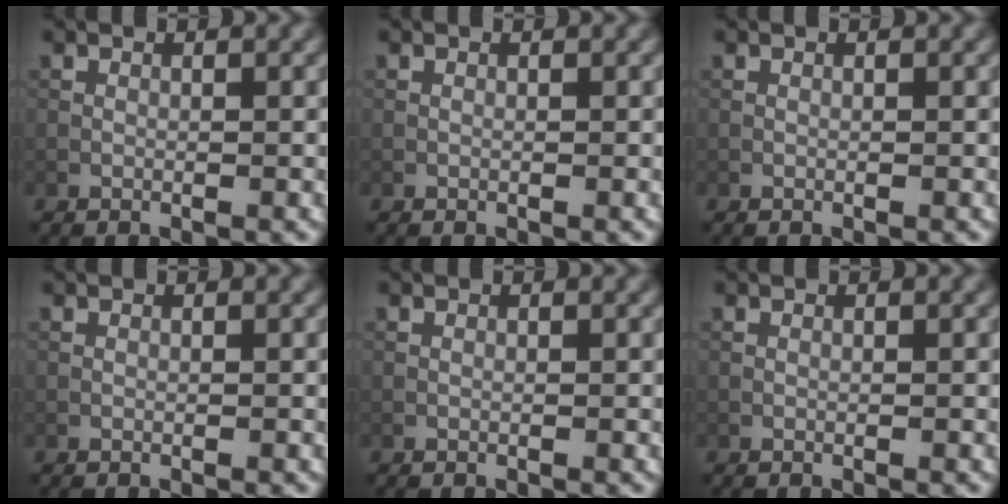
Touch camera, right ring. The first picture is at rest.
{"total": 0.0}
{"total": 0.0}
{"total": 0.0}
{"total": 0.0}
{"total": 0.0}